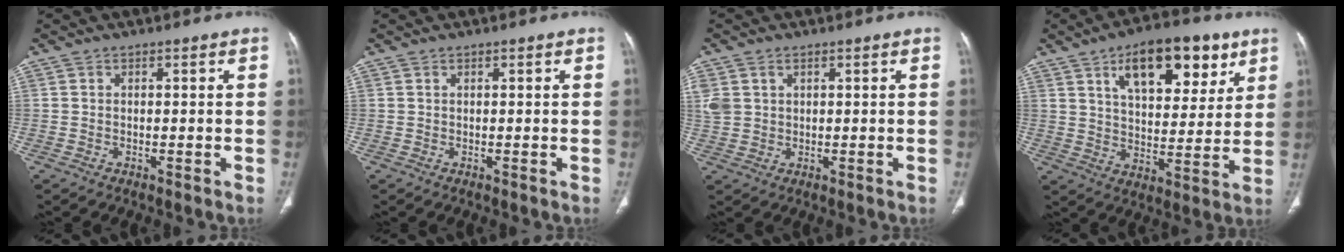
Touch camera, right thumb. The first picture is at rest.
{"total": 0.0}
{"total": 5.6, "force": [1.5, 4.6, 2.9], "torque": [-0.077, 0.004, 0.041]}
{"total": 18.2, "force": [9.1, 8.8, 13.0], "torque": [-0.144, -0.028, 0.143]}